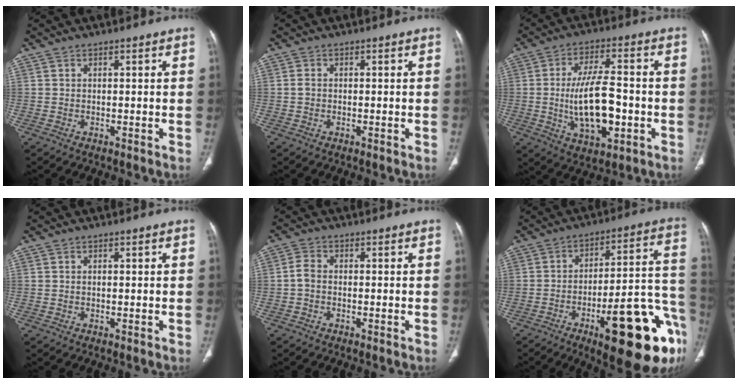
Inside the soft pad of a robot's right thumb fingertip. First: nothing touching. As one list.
[{"total": 1.0, "force": [-0.2, 0.8, 0.5], "torque": [-0.010, 0.001, -0.005]}, {"total": 14.0, "force": [-2.2, 6.2, 12.4], "torque": [-0.211, 0.009, -0.032]}, {"total": 0.0}, {"total": 2.4, "force": [-0.6, 1.7, 1.6], "torque": [-0.033, 0.008, -0.019]}, {"total": 25.9, "force": [-11.5, 7.0, 22.1], "torque": [-0.227, 0.059, -0.154]}]